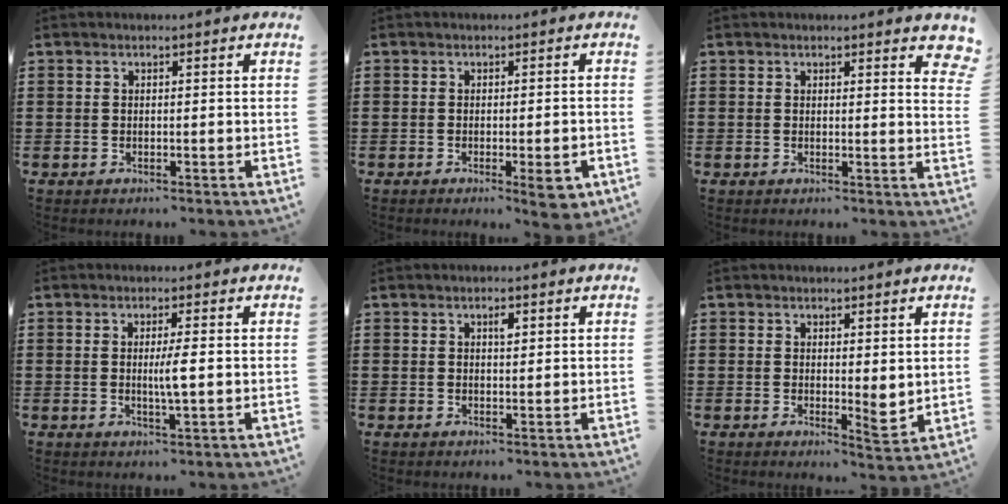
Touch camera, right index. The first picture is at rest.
{"total": 3.6, "force": [-1.6, 0.7, 3.1], "torque": [-0.047, -0.004, -0.023]}
{"total": 1.6, "force": [1.3, 0.5, 0.7], "torque": [-0.001, -0.001, 0.022]}
{"total": 3.3, "force": [0.0, 0.1, 3.3], "torque": [-0.059, -0.006, -0.002]}
{"total": 1.5, "force": [0.6, 0.6, 1.2], "torque": [-0.017, 0.002, 0.008]}
{"total": 3.0, "force": [1.8, 1.2, 2.0], "torque": [-0.035, -0.009, 0.033]}